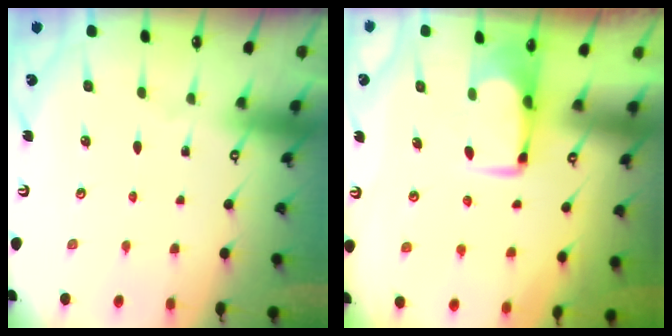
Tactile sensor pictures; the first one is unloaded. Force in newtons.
{"total": 0.5, "press": 0.5, "slide": 0.2}